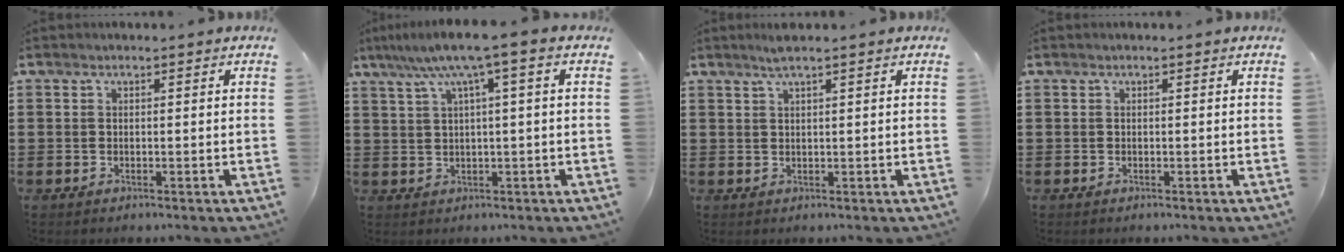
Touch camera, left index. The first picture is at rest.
{"total": 6.3, "force": [2.4, -0.1, 5.8], "torque": [-0.117, -0.004, 0.036]}
{"total": 2.0, "force": [1.5, 0.0, 1.4], "torque": [-0.030, 0.002, 0.027]}
{"total": 0.0}